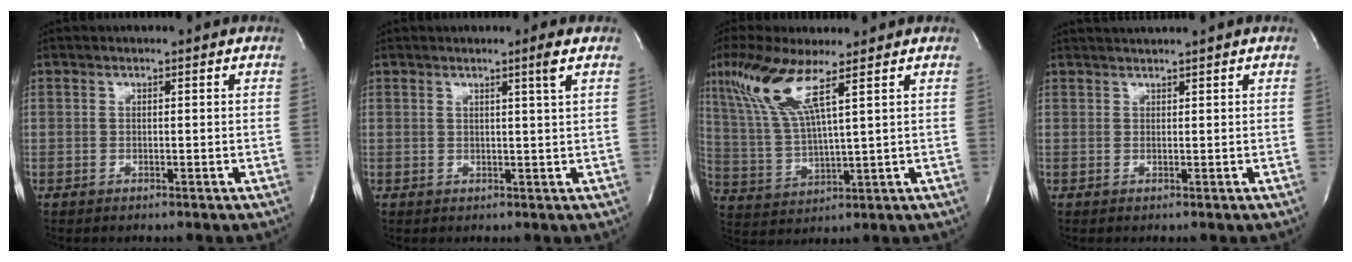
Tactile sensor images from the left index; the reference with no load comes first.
{"total": 1.9, "force": [0.8, -0.9, 1.5], "torque": [-0.036, -0.013, 0.018]}
{"total": 9.6, "force": [5.3, 0.5, 8.0], "torque": [-0.191, 0.002, 0.110]}
{"total": 2.2, "force": [1.9, -0.9, 0.5], "torque": [-0.004, 0.009, 0.042]}